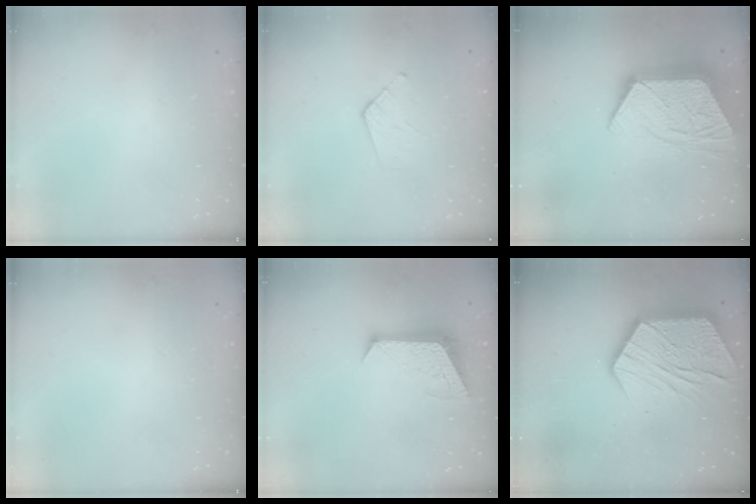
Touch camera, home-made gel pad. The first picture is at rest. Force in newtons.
{"total": 3.5, "press": 3.5, "slide": 0.3}
{"total": 15.3, "press": 15.3, "slide": 1.3}
{"total": 0.0}
{"total": 9.6, "press": 9.6, "slide": 0.5}
{"total": 19.2, "press": 19.1, "slide": 1.5}